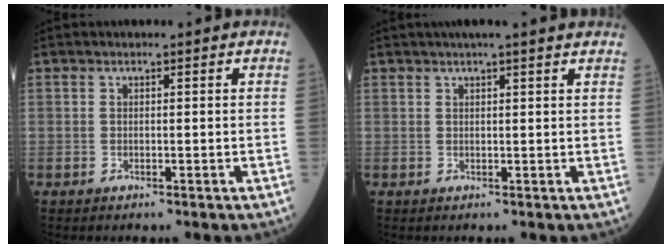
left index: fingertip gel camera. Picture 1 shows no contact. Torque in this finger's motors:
{"motor_torque": [0.05, -0.10, 0.07, 0.04]}